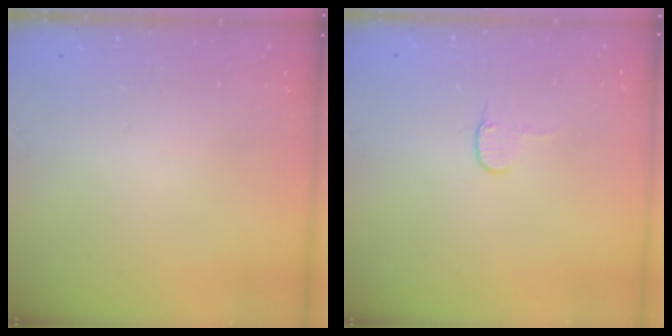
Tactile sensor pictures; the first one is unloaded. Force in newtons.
{"total": 3.8, "press": 3.8, "slide": 0.4}